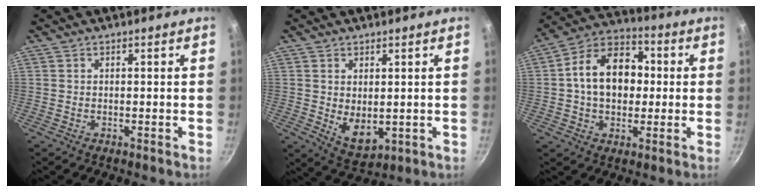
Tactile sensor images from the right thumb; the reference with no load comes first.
{"total": 6.5, "force": [0.4, 3.9, 5.1], "torque": [-0.070, -0.021, 0.023]}
{"total": 14.7, "force": [0.8, 10.6, 10.2], "torque": [-0.130, 0.028, -0.003]}